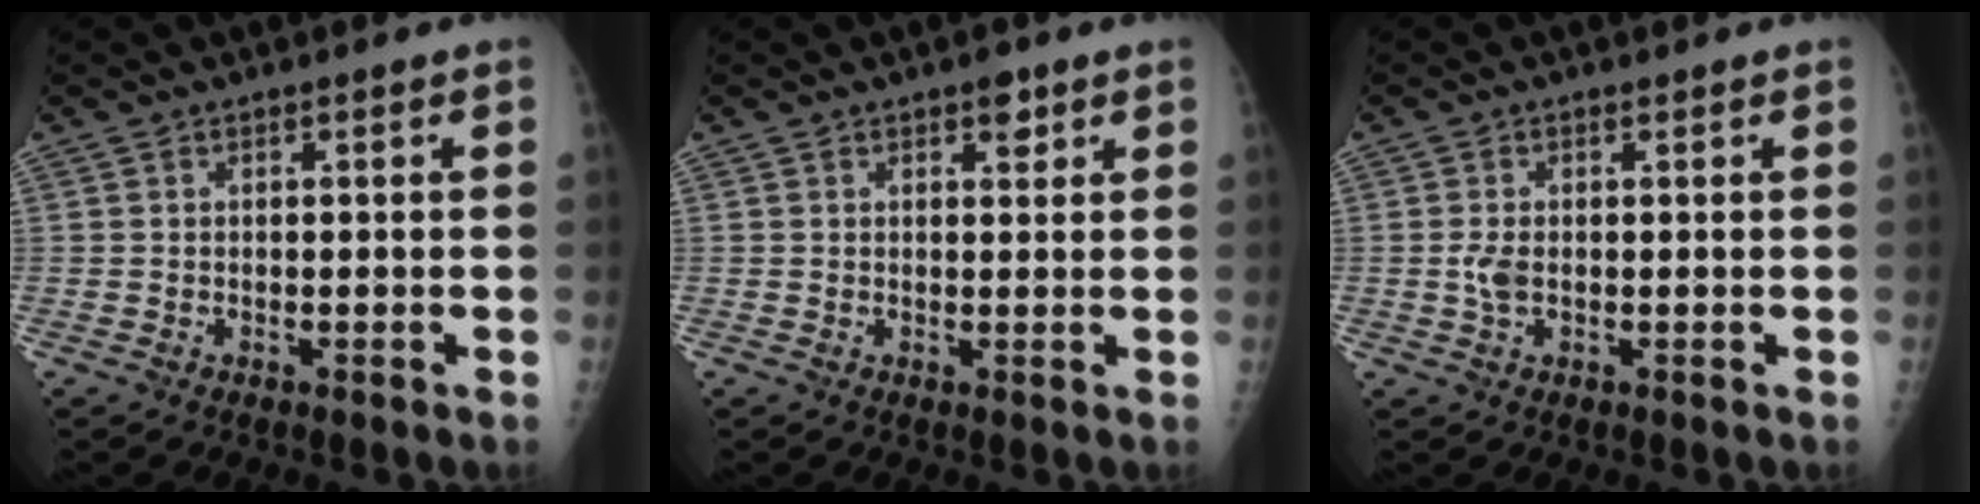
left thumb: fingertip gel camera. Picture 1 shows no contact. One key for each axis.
{"total": 2.4, "fx": 1.5, "fy": 1.3, "fz": 1.5, "tx": -0.007, "ty": -0.006, "tz": 0.019}
{"total": 2.2, "fx": 0.0, "fy": 1.3, "fz": 1.8, "tx": -0.042, "ty": -0.004, "tz": -0.001}